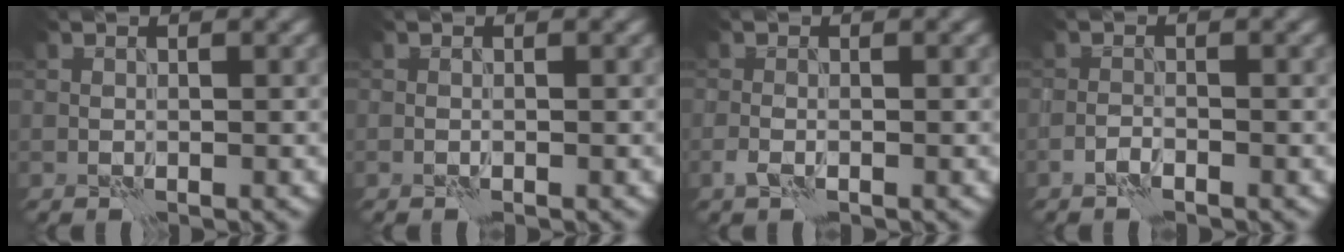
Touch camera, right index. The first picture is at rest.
{"total": 0.0}
{"total": 1.3, "force": [-0.7, 0.6, 1.0], "torque": [-0.022, 0.000, -0.015]}
{"total": 1.1, "force": [-0.9, 0.2, 0.5], "torque": [-0.012, 0.003, -0.020]}